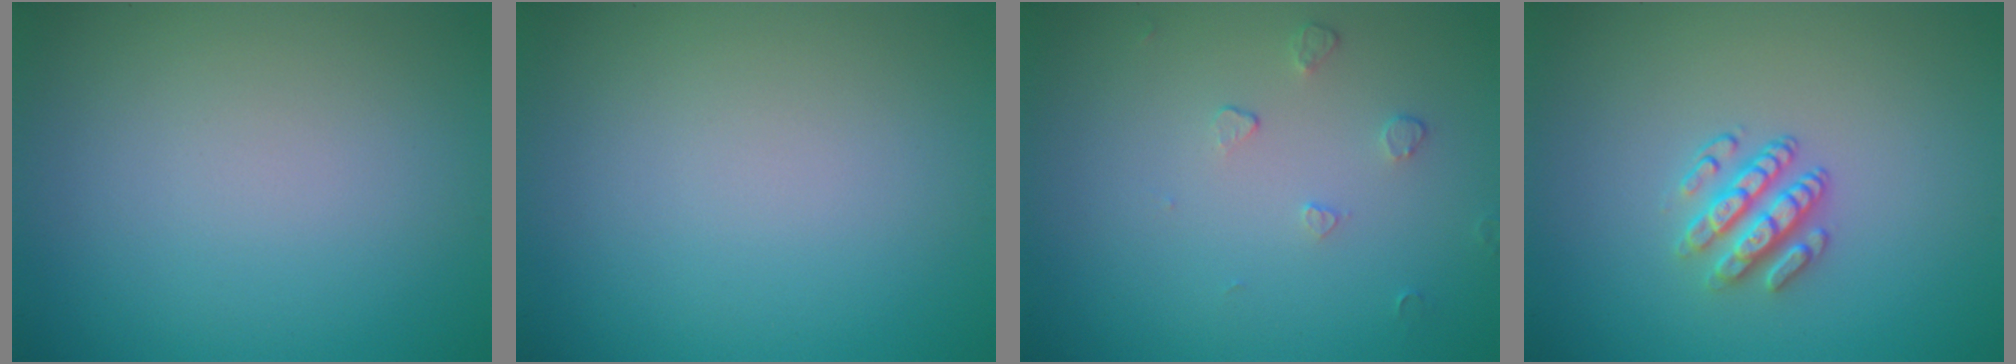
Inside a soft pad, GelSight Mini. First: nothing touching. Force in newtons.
{"total": 0.0}
{"total": 0.9, "press": 0.6, "slide": 0.7}
{"total": 3.0, "press": 2.4, "slide": 1.6}